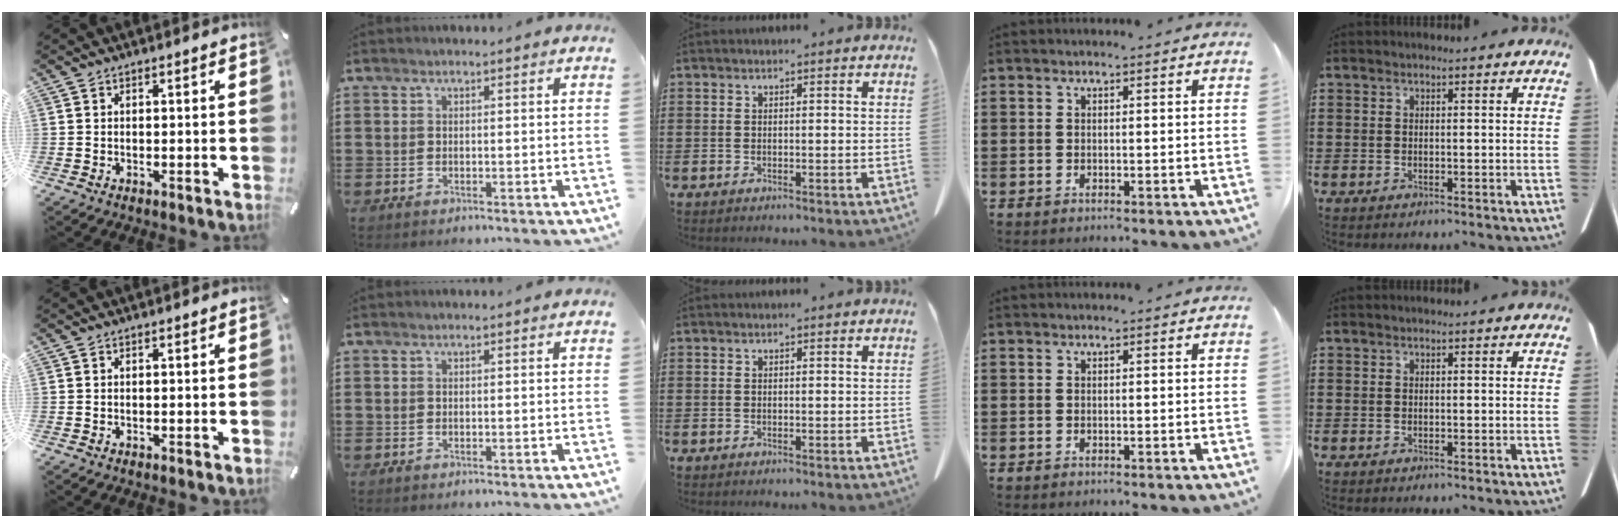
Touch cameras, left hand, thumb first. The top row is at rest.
{}